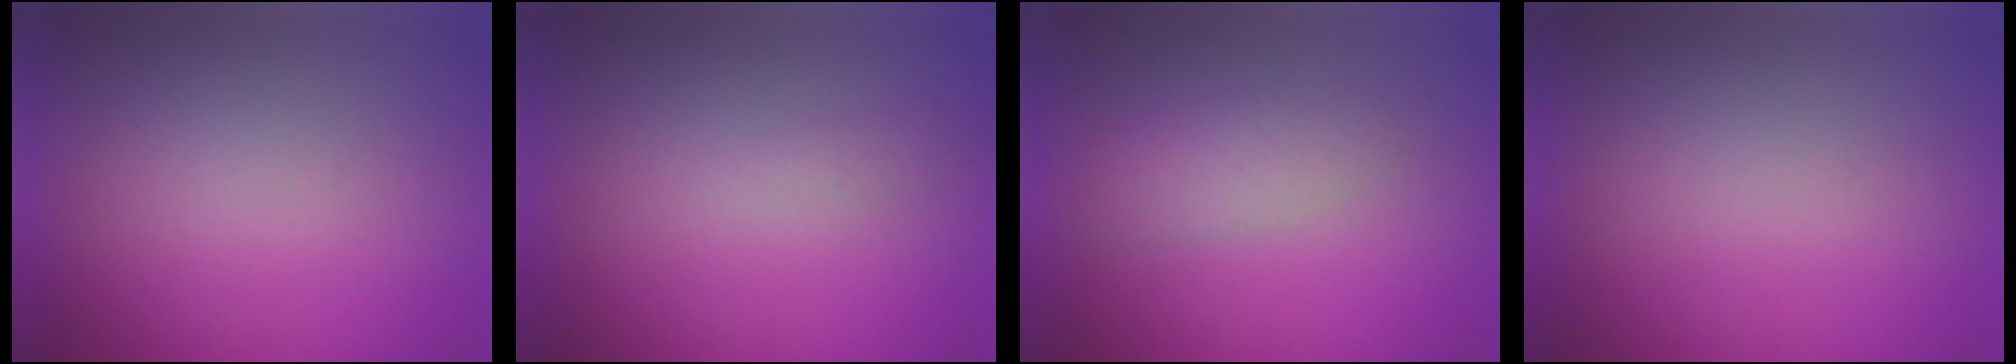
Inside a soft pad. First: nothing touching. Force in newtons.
{"total": 1.2}
{"total": 2.9}
{"total": 0.0}